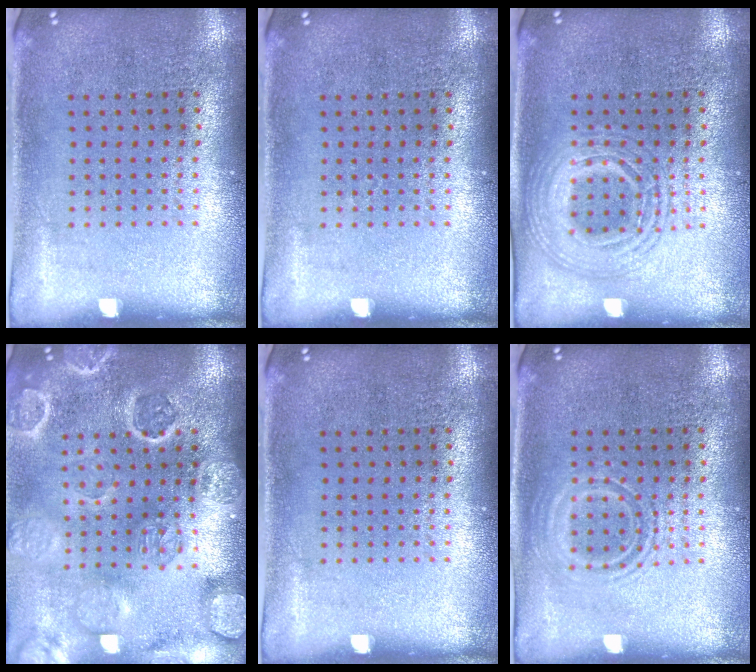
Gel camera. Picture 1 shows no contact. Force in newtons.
{"total": 0.0}
{"total": 2.8, "press": 2.8, "slide": 0.3}
{"total": 3.7, "press": 3.3, "slide": 1.7}
{"total": 0.0}
{"total": 1.1, "press": 1.1, "slide": 0.3}